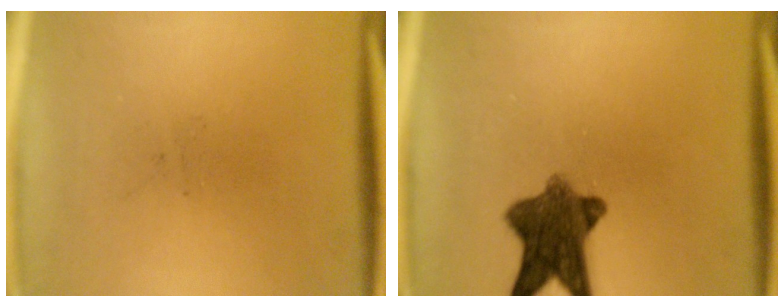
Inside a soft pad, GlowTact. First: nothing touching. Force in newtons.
{"total": 9.4}